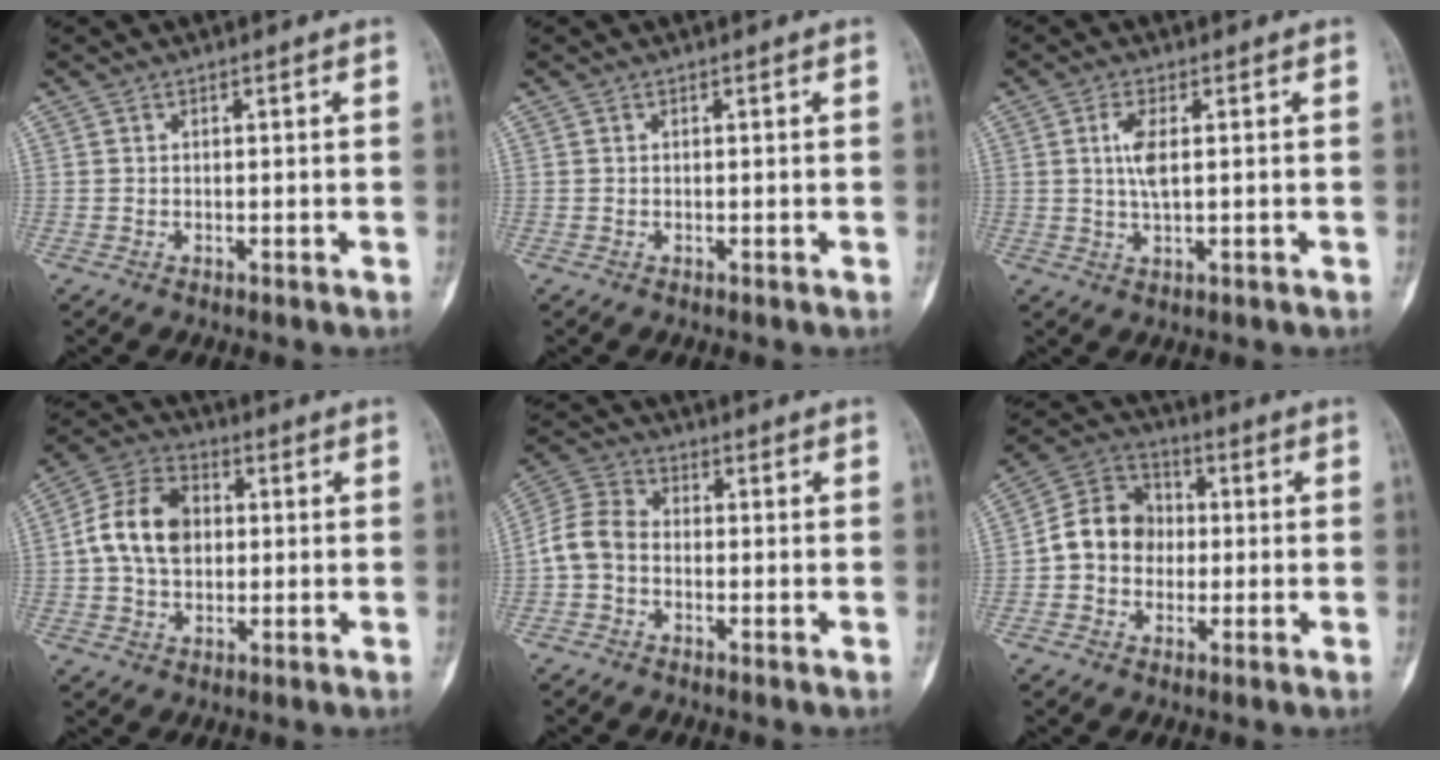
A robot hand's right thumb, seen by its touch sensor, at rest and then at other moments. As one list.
[{"total": 0.0}, {"total": 4.4, "force": [0.6, 1.3, 4.2], "torque": [-0.094, -0.003, 0.011]}, {"total": 11.6, "force": [0.7, 8.4, 8.0], "torque": [-0.134, 0.022, 0.005]}, {"total": 6.8, "force": [-1.4, 5.1, 4.3], "torque": [-0.079, 0.022, -0.043]}, {"total": 10.5, "force": [-0.6, 8.9, 5.4], "torque": [-0.076, 0.035, -0.024]}]